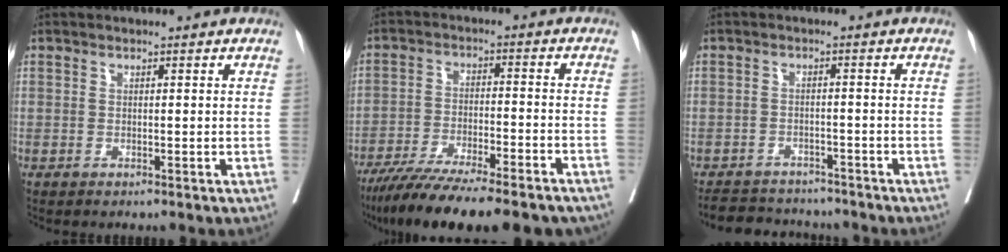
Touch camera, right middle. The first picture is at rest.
{"total": 19.6, "force": [-16.4, 2.9, 10.4], "torque": [-0.135, -0.019, -0.240]}
{"total": 8.3, "force": [-7.7, 2.6, 1.7], "torque": [-0.025, 0.008, -0.106]}